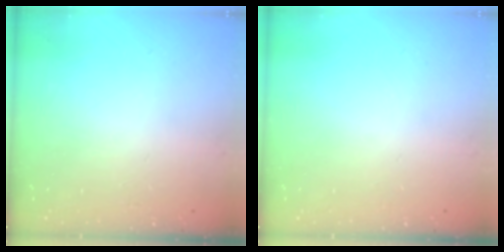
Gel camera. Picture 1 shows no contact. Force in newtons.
{"total": 0.0}